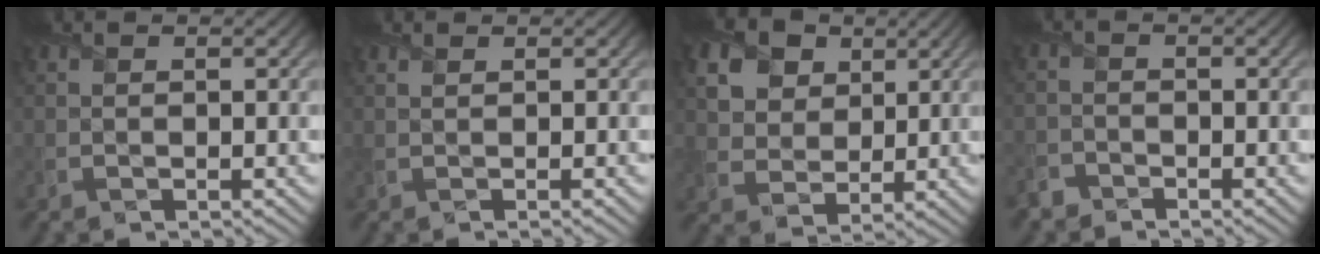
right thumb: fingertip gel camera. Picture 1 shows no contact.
{"total": 1.1, "force": [0.7, 0.1, 0.8], "torque": [-0.018, 0.002, 0.008]}
{"total": 12.3, "force": [6.2, 9.0, 5.6], "torque": [-0.167, 0.018, 0.121]}
{"total": 2.2, "force": [-2.0, 0.9, 0.2], "torque": [-0.004, -0.003, -0.049]}